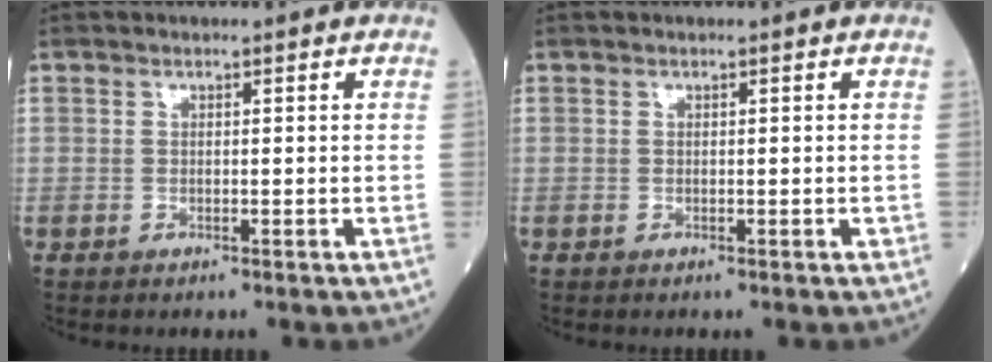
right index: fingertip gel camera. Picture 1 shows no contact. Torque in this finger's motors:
{"motor_torque": [0.14, -0.14, 0.05, 0.02]}